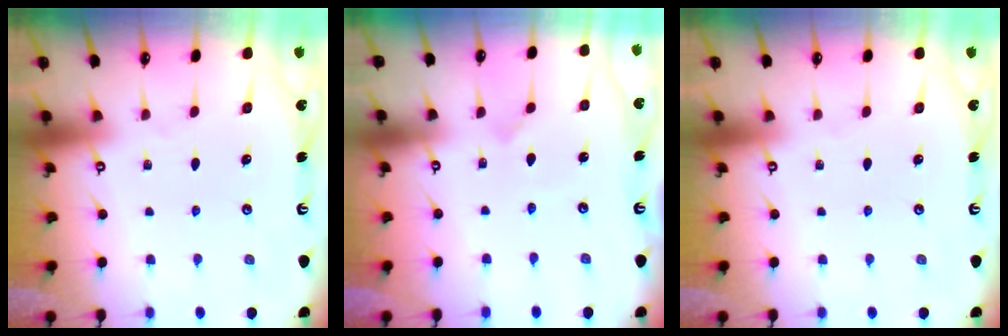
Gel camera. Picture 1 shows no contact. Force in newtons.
{"total": 2.9, "press": 2.9, "slide": 0.1}
{"total": 0.0}